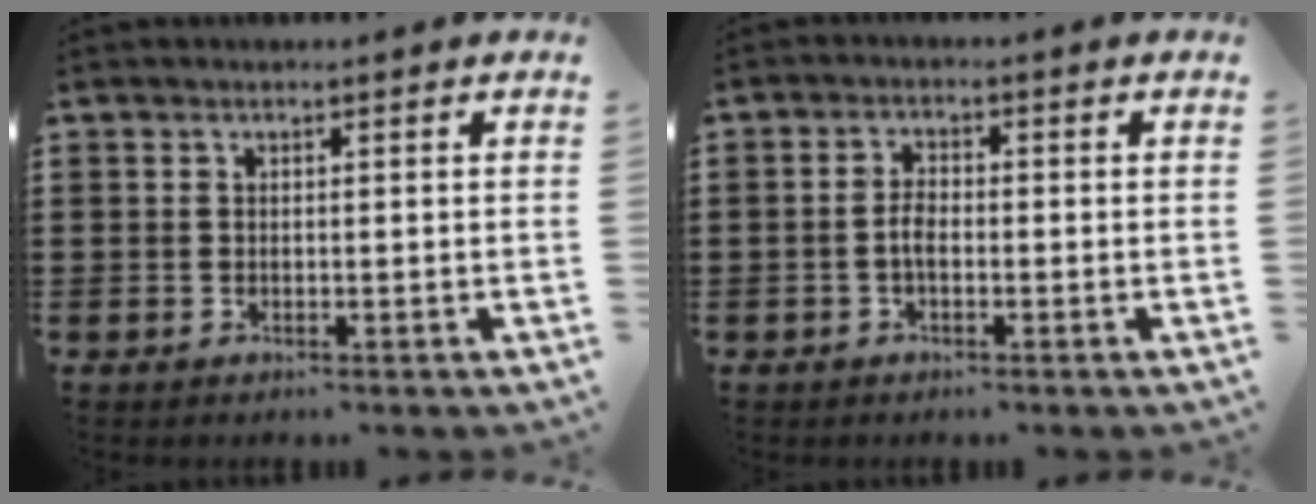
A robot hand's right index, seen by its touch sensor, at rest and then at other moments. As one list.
[{"total": 2.6, "force": [-0.8, 1.2, 2.2], "torque": [-0.056, 0.000, -0.019]}]